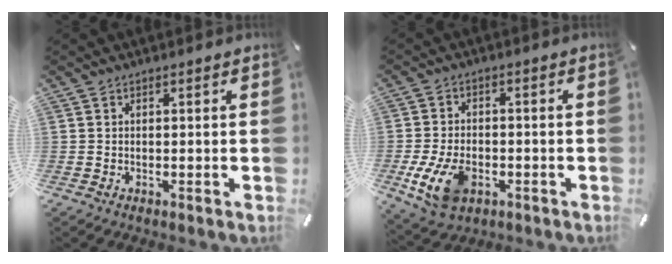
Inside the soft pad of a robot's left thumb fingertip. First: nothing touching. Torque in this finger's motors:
{"motor_torque": [1.46, 2.39, 0.74, -0.07, 0.39]}